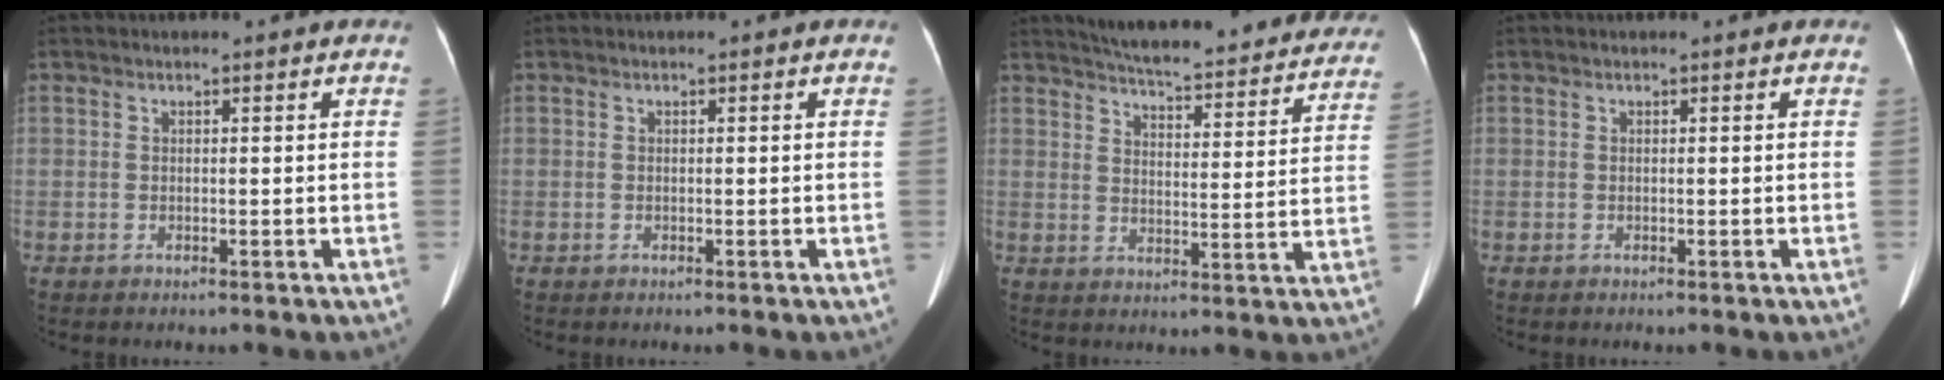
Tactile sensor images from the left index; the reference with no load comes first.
{"total": 0.0}
{"total": 27.0, "force": [24.8, 4.5, 9.7], "torque": [-0.139, -0.052, 0.296]}
{"total": 0.0}